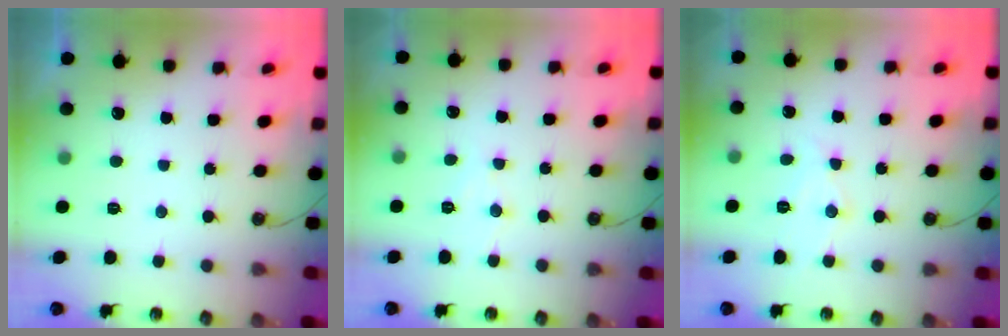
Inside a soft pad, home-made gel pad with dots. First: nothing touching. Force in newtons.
{"total": 5.8, "press": 5.7, "slide": 0.8}
{"total": 7.8, "press": 7.8, "slide": 0.5}